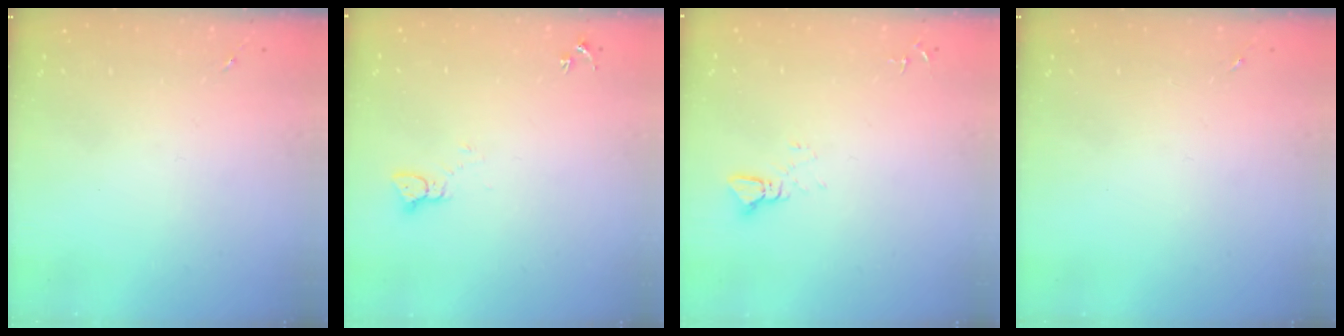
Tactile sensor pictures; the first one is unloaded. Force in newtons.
{"total": 2.2, "press": 2.2, "slide": 0.2}
{"total": 2.4, "press": 2.4, "slide": 0.1}
{"total": 0.0}